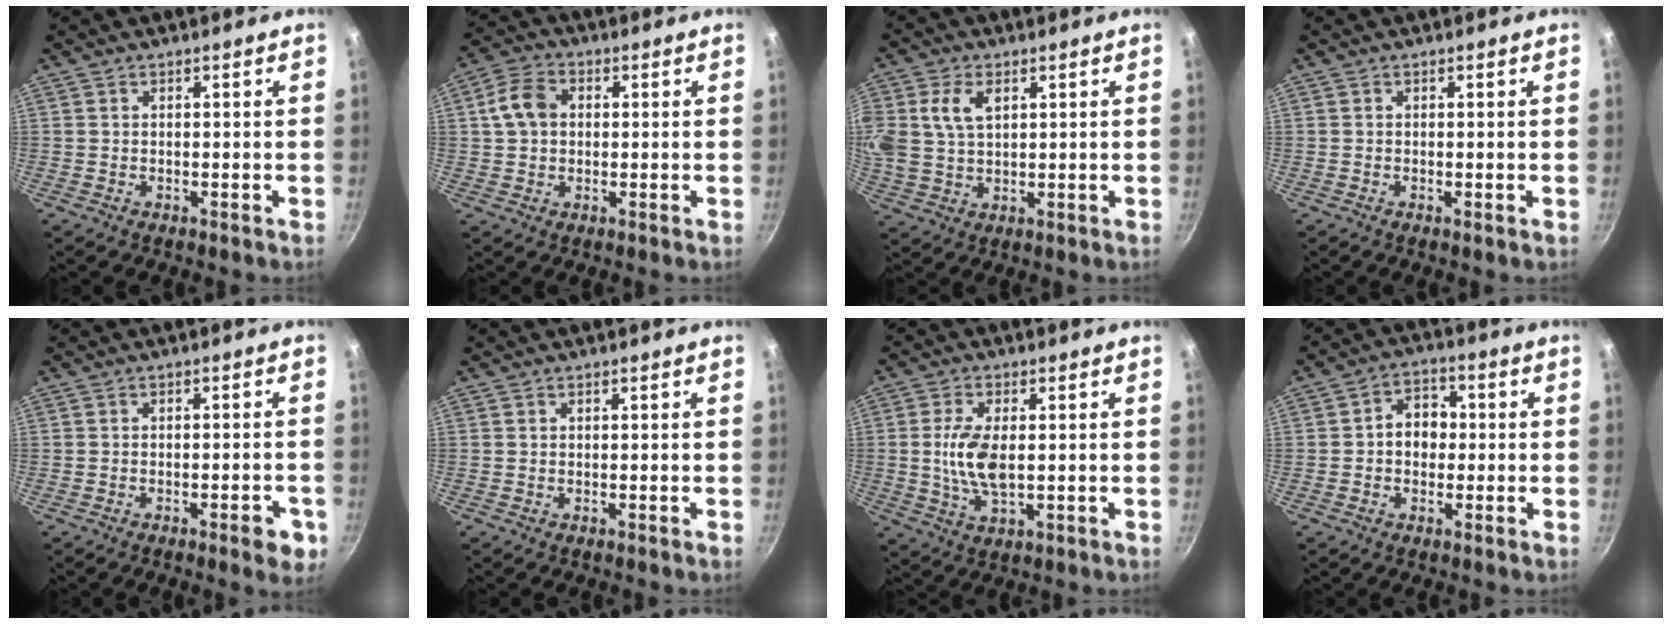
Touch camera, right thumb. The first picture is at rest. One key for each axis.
{"total": 7.0, "fx": 0.9, "fy": 5.4, "fz": 4.4, "tx": -0.071, "ty": 0.016, "tz": 0.007}
{"total": 11.1, "fx": 3.4, "fy": 7.5, "fz": 7.4, "tx": -0.159, "ty": 0.008, "tz": 0.067}
{"total": 0.0}
{"total": 5.1, "fx": -2.4, "fy": 1.6, "fz": 4.2, "tx": -0.041, "ty": 0.011, "tz": -0.027}
{"total": 0.0}
{"total": 8.4, "fx": 0.2, "fy": 4.1, "fz": 7.4, "tx": -0.147, "ty": -0.004, "tz": 0.006}
{"total": 6.7, "fx": -0.1, "fy": 5.3, "fz": 4.0, "tx": -0.024, "ty": 0.019, "tz": -0.008}